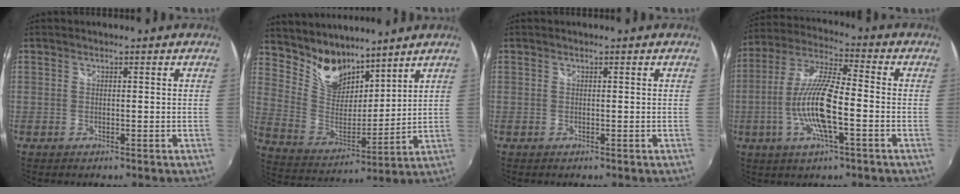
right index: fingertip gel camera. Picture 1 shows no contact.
{"total": 13.3, "force": [10.4, 7.2, 4.1], "torque": [-0.103, 0.008, 0.209]}
{"total": 0.0}
{"total": 13.6, "force": [-3.7, 2.8, 12.8], "torque": [-0.260, -0.005, -0.072]}